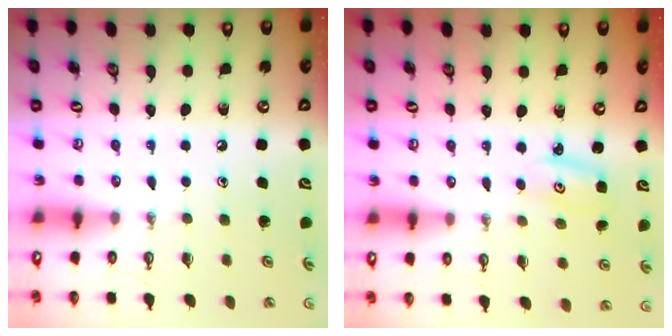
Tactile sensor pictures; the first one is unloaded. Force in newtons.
{"total": 3.9, "press": 3.9, "slide": 0.4}